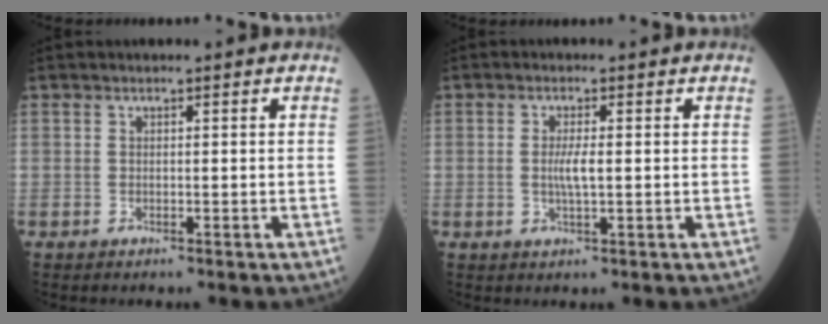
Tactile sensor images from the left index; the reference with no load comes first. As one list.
[{"total": 2.7, "force": [-0.1, 0.3, 2.7], "torque": [-0.056, -0.005, -0.003]}]